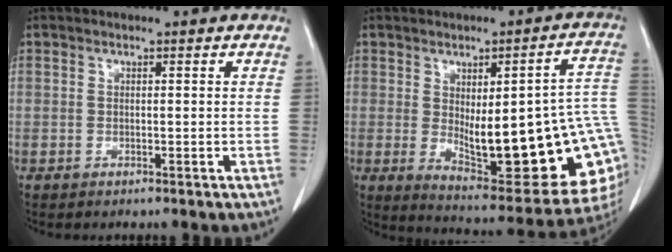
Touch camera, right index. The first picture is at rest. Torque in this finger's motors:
{"motor_torque": [1.70, -0.43, 0.51, 0.09]}